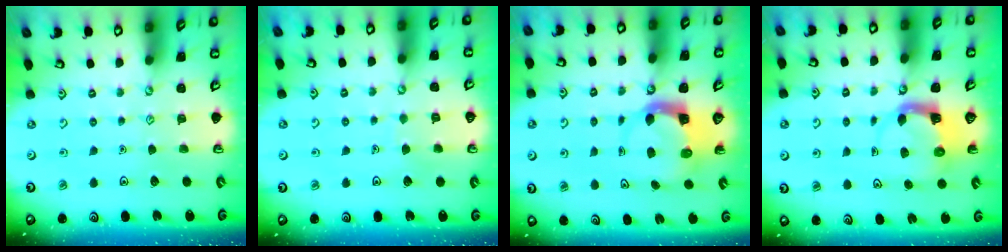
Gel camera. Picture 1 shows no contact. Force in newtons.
{"total": 3.3, "press": 3.3, "slide": 0.3}
{"total": 3.9, "press": 3.8, "slide": 0.6}
{"total": 3.8, "press": 3.8, "slide": 0.6}